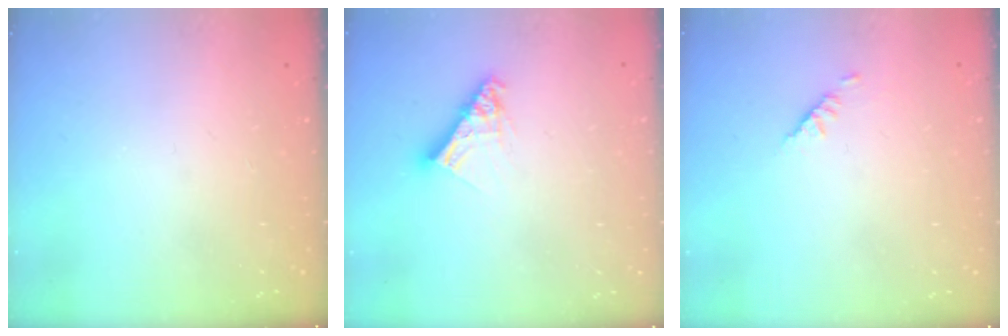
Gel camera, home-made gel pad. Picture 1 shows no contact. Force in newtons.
{"total": 9.5, "press": 9.5, "slide": 0.7}
{"total": 1.9, "press": 1.8, "slide": 0.5}